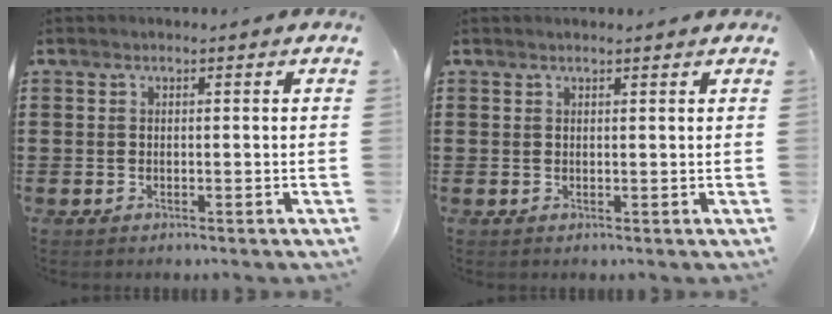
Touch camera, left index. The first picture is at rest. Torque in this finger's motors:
{"motor_torque": [1.92, -0.21, -0.01, 0.02]}